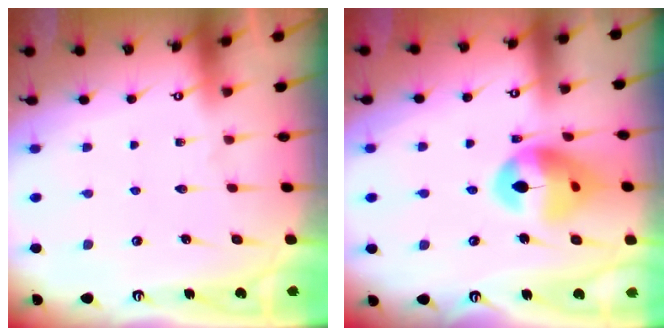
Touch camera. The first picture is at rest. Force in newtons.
{"total": 14.6, "press": 14.4, "slide": 2.1}